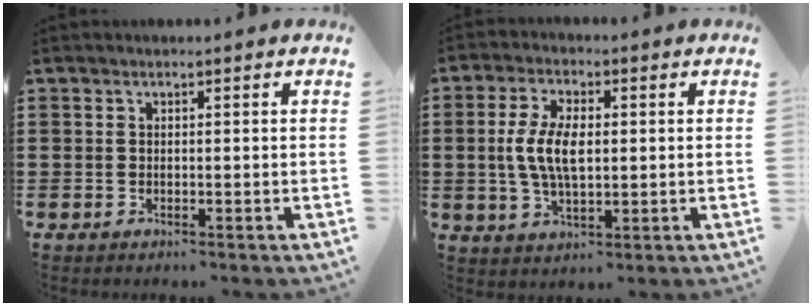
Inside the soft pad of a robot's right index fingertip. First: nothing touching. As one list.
[{"total": 7.2, "force": [0.2, 3.4, 6.3], "torque": [-0.141, 0.004, -0.003]}]